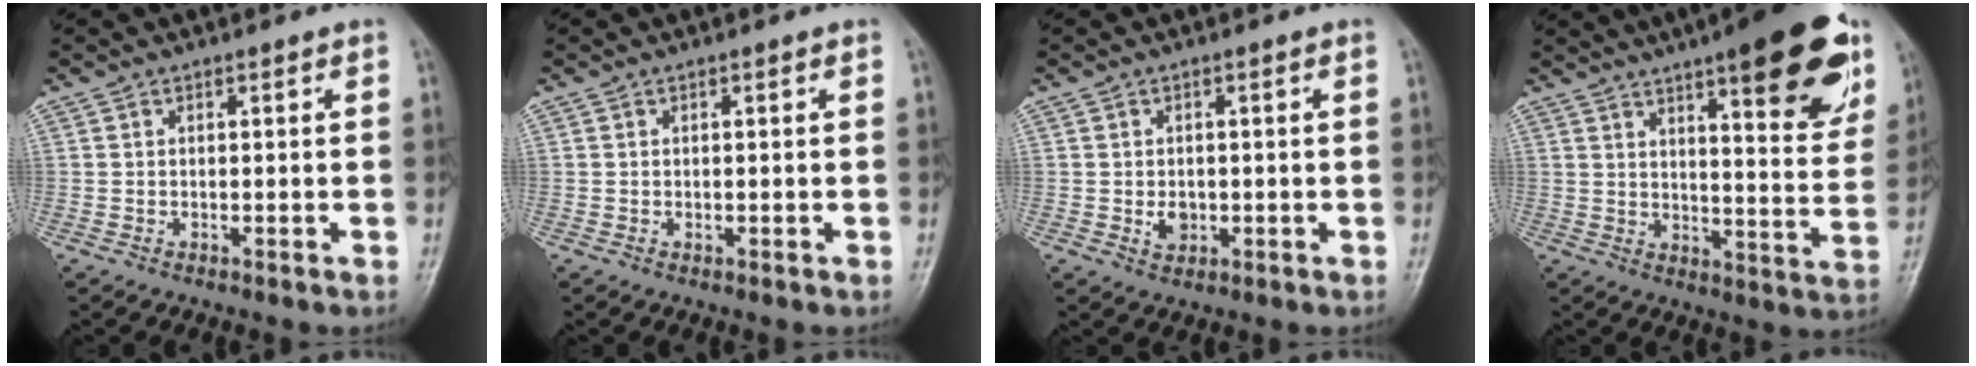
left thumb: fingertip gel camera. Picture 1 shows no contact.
{"total": 0.6, "force": [0.2, 0.4, 0.5], "torque": [-0.005, 0.003, 0.003]}
{"total": 2.7, "force": [-0.3, 2.1, 1.7], "torque": [-0.018, -0.001, -0.002]}
{"total": 20.8, "force": [11.8, 5.4, 16.3], "torque": [-0.183, -0.045, 0.161]}